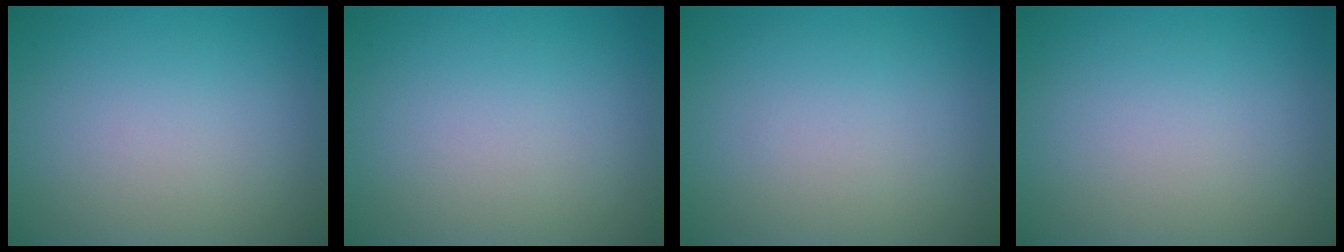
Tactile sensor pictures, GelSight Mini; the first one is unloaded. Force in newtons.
{"total": 0.0}
{"total": 0.0}
{"total": 0.0}